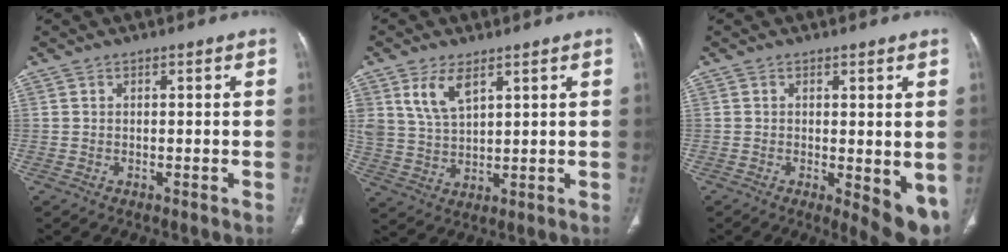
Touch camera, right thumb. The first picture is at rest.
{"total": 7.1, "force": [3.9, 3.6, 4.7], "torque": [-0.085, -0.019, 0.086]}
{"total": 7.4, "force": [-0.9, 2.6, 6.9], "torque": [-0.086, -0.021, -0.007]}